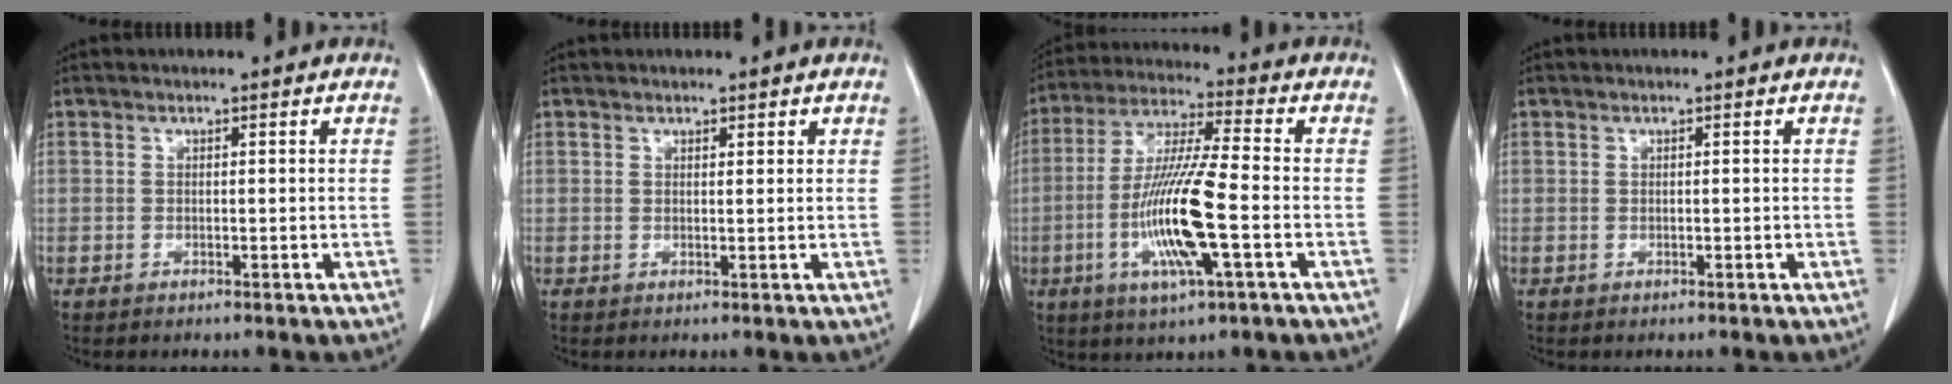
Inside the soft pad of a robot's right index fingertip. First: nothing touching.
{"total": 1.4, "force": [0.9, 0.7, 0.8], "torque": [-0.019, 0.002, 0.017]}
{"total": 15.2, "force": [-3.8, 1.3, 14.7], "torque": [-0.300, -0.014, -0.072]}
{"total": 0.0}